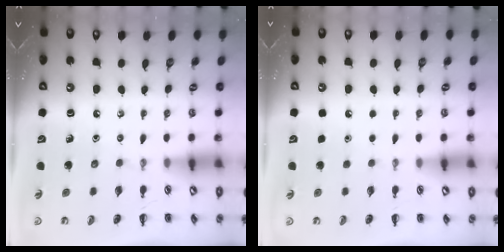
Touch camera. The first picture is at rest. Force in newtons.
{"total": 1.7, "press": 1.7, "slide": 0.1}